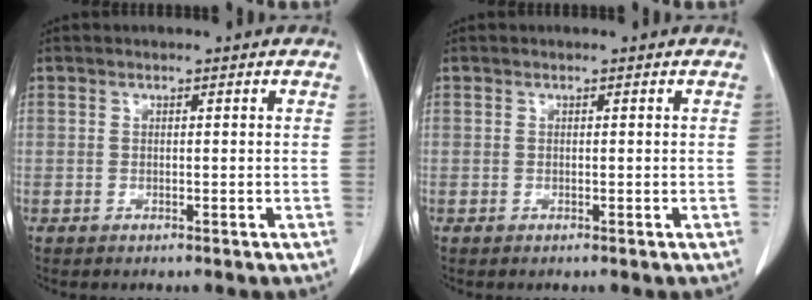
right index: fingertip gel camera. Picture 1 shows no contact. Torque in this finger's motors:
{"motor_torque": [0.00, 0.00, 0.00, 0.00]}